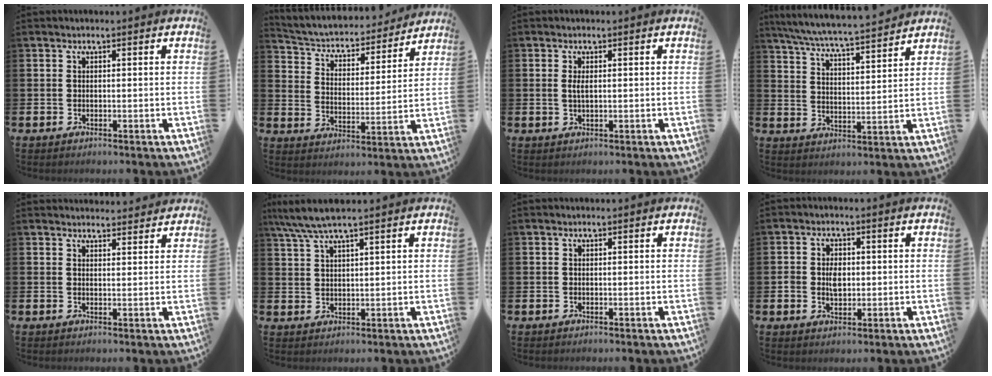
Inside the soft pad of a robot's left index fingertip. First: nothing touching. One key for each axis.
{"total": 4.5, "fx": 4.1, "fy": 1.5, "fz": 1.0, "tx": -0.048, "ty": -0.039, "tz": 0.062}
{"total": 1.4, "fx": 0.3, "fy": 0.5, "fz": 1.3, "tx": -0.022, "ty": 0.002, "tz": 0.003}
{"total": 6.7, "fx": 6.4, "fy": 0.0, "fz": 1.8, "tx": -0.062, "ty": -0.046, "tz": 0.113}
{"total": 2.6, "fx": 2.6, "fy": 0.3, "fz": 0.0, "tx": 0.005, "ty": -0.018, "tz": 0.046}
{"total": 4.9, "fx": 4.1, "fy": 0.4, "fz": 2.7, "tx": -0.065, "ty": -0.007, "tz": 0.075}
{"total": 0.0}
{"total": 3.3, "fx": 0.1, "fy": 2.4, "fz": 2.3, "tx": -0.035, "ty": 0.006, "tz": -0.004}